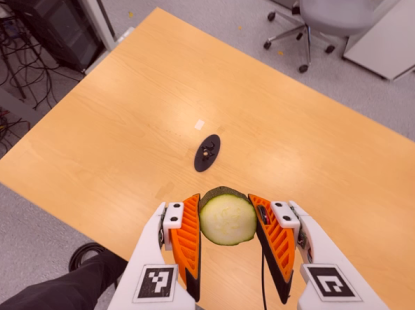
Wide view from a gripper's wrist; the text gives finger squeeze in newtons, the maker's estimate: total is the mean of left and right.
{"total": 11.5, "left": 11.4, "right": 11.7}